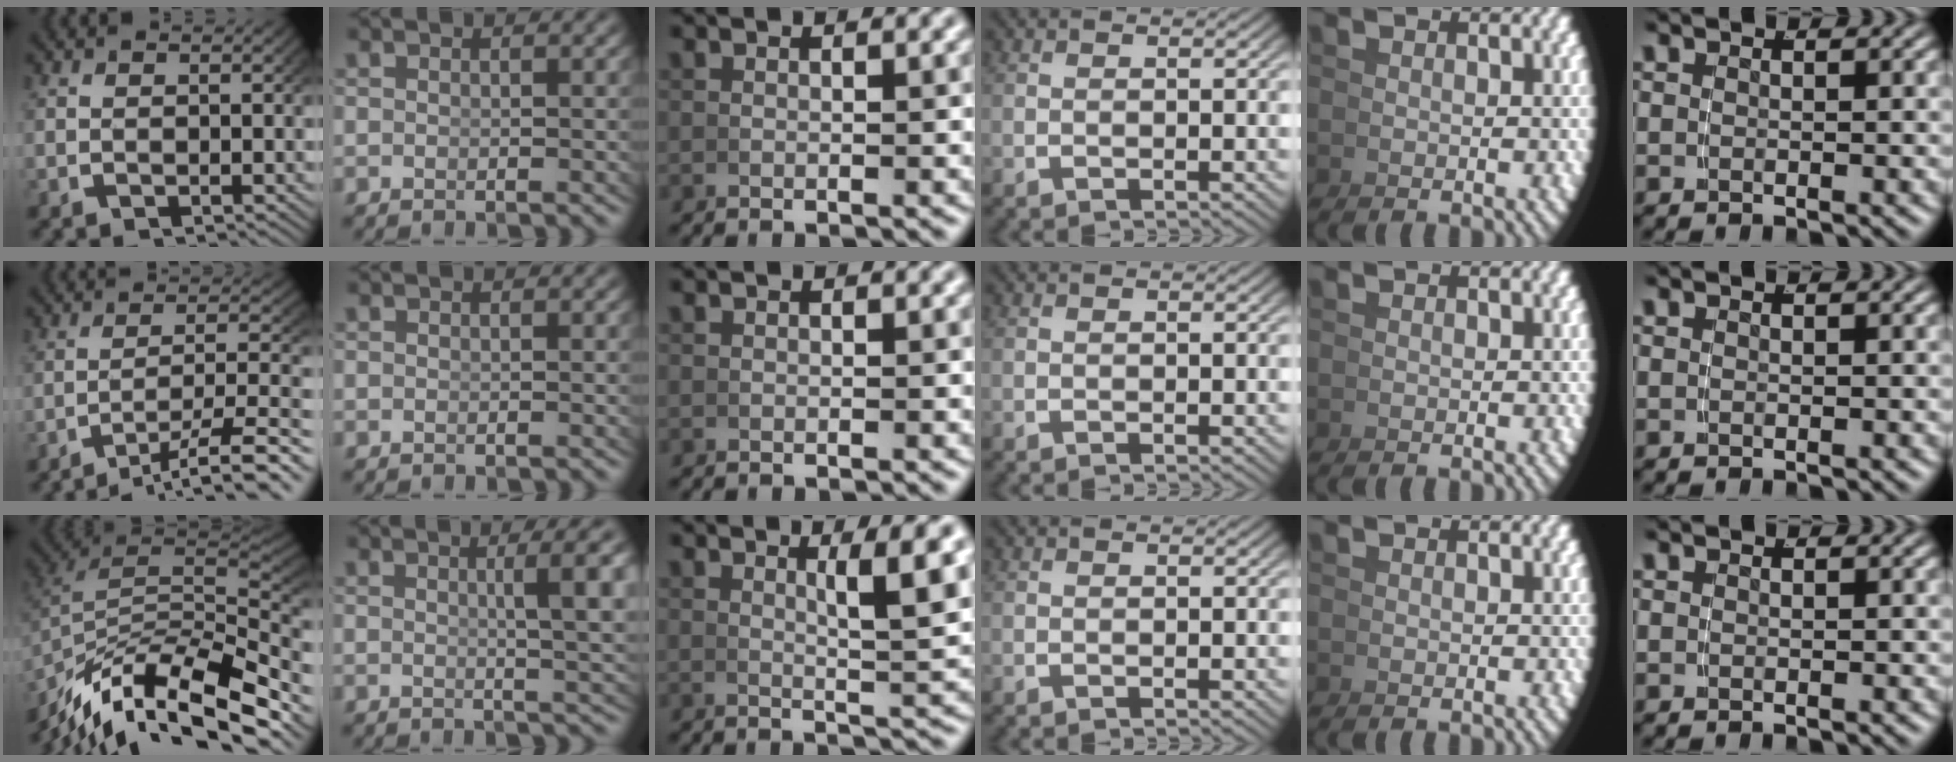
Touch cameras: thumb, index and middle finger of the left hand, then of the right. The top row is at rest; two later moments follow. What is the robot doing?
{"motion": "lift_and_place", "object": "cup"}